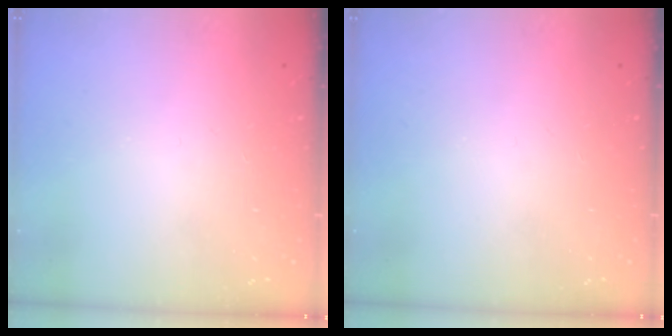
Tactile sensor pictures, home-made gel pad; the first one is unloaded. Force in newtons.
{"total": 0.0}